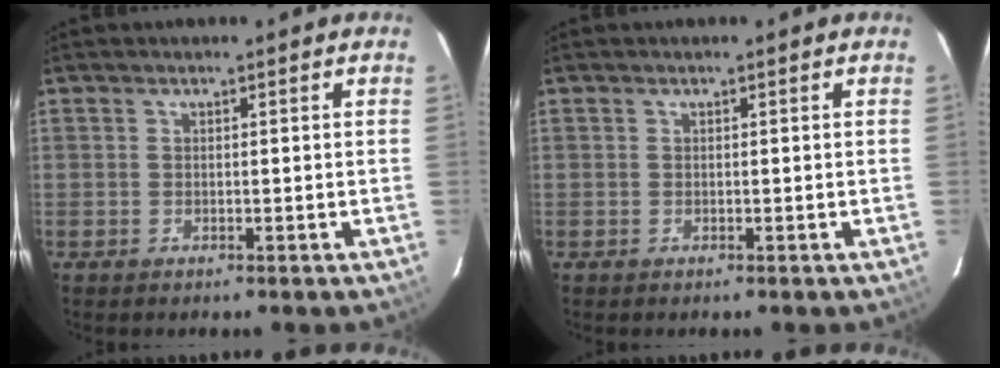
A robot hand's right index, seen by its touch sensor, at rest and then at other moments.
{"total": 0.0}